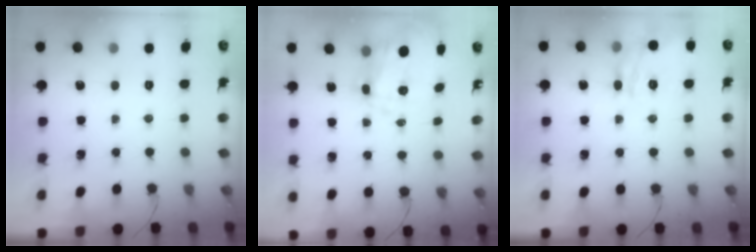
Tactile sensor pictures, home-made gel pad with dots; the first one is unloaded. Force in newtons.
{"total": 10.4, "press": 10.2, "slide": 2.0}
{"total": 14.1, "press": 14.1, "slide": 0.9}